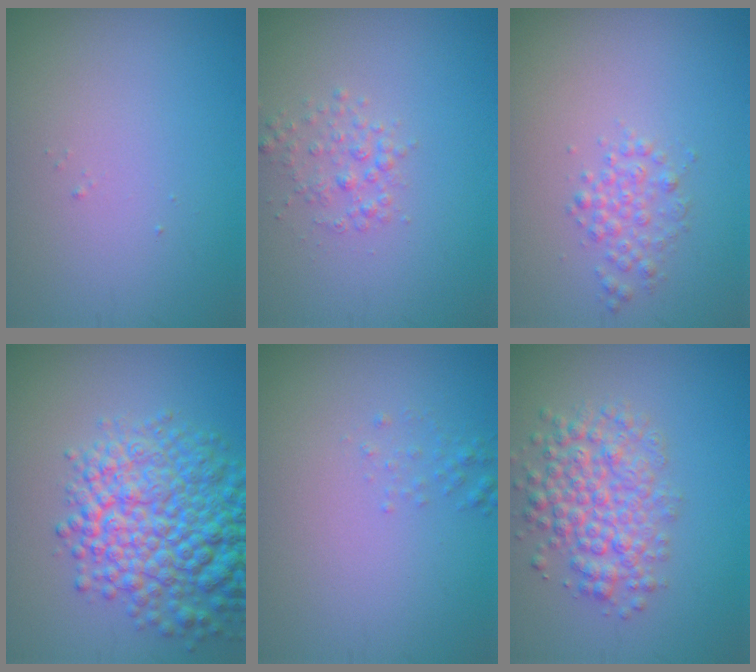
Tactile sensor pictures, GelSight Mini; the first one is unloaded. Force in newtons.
{"total": 1.7, "press": 1.7, "slide": 0.1}
{"total": 1.8, "press": 1.8, "slide": 0.0}
{"total": 9.2, "press": 9.2, "slide": 0.5}
{"total": 0.8, "press": 0.8, "slide": 0.1}
{"total": 4.9, "press": 4.8, "slide": 0.2}